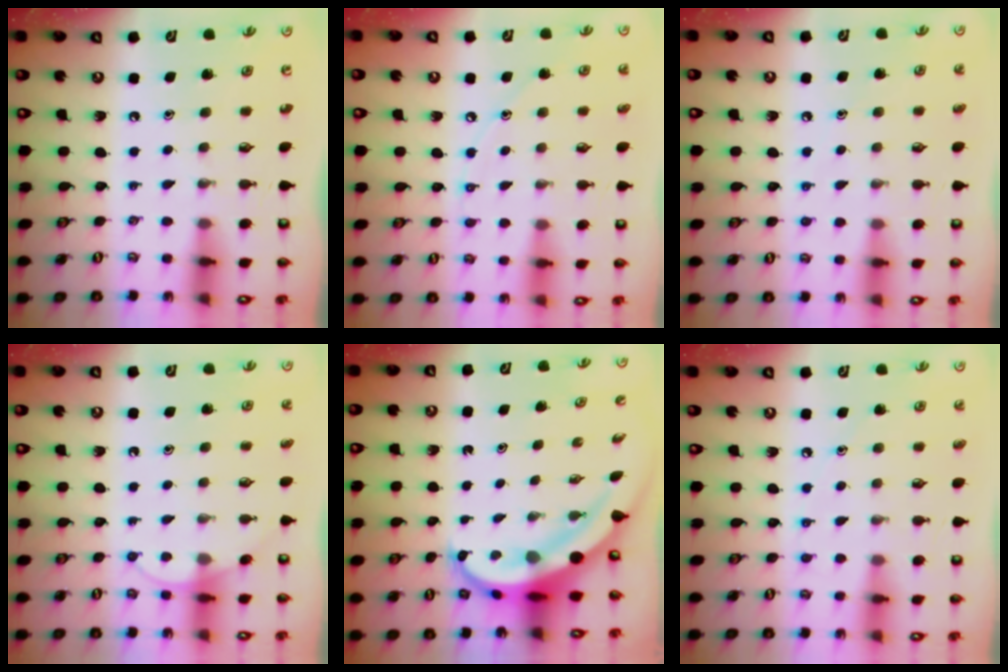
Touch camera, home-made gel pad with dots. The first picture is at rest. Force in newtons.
{"total": 5.5, "press": 5.5, "slide": 0.5}
{"total": 4.4, "press": 4.3, "slide": 0.5}
{"total": 5.7, "press": 5.7, "slide": 0.5}
{"total": 5.7, "press": 5.5, "slide": 1.6}
{"total": 4.6, "press": 4.5, "slide": 0.5}